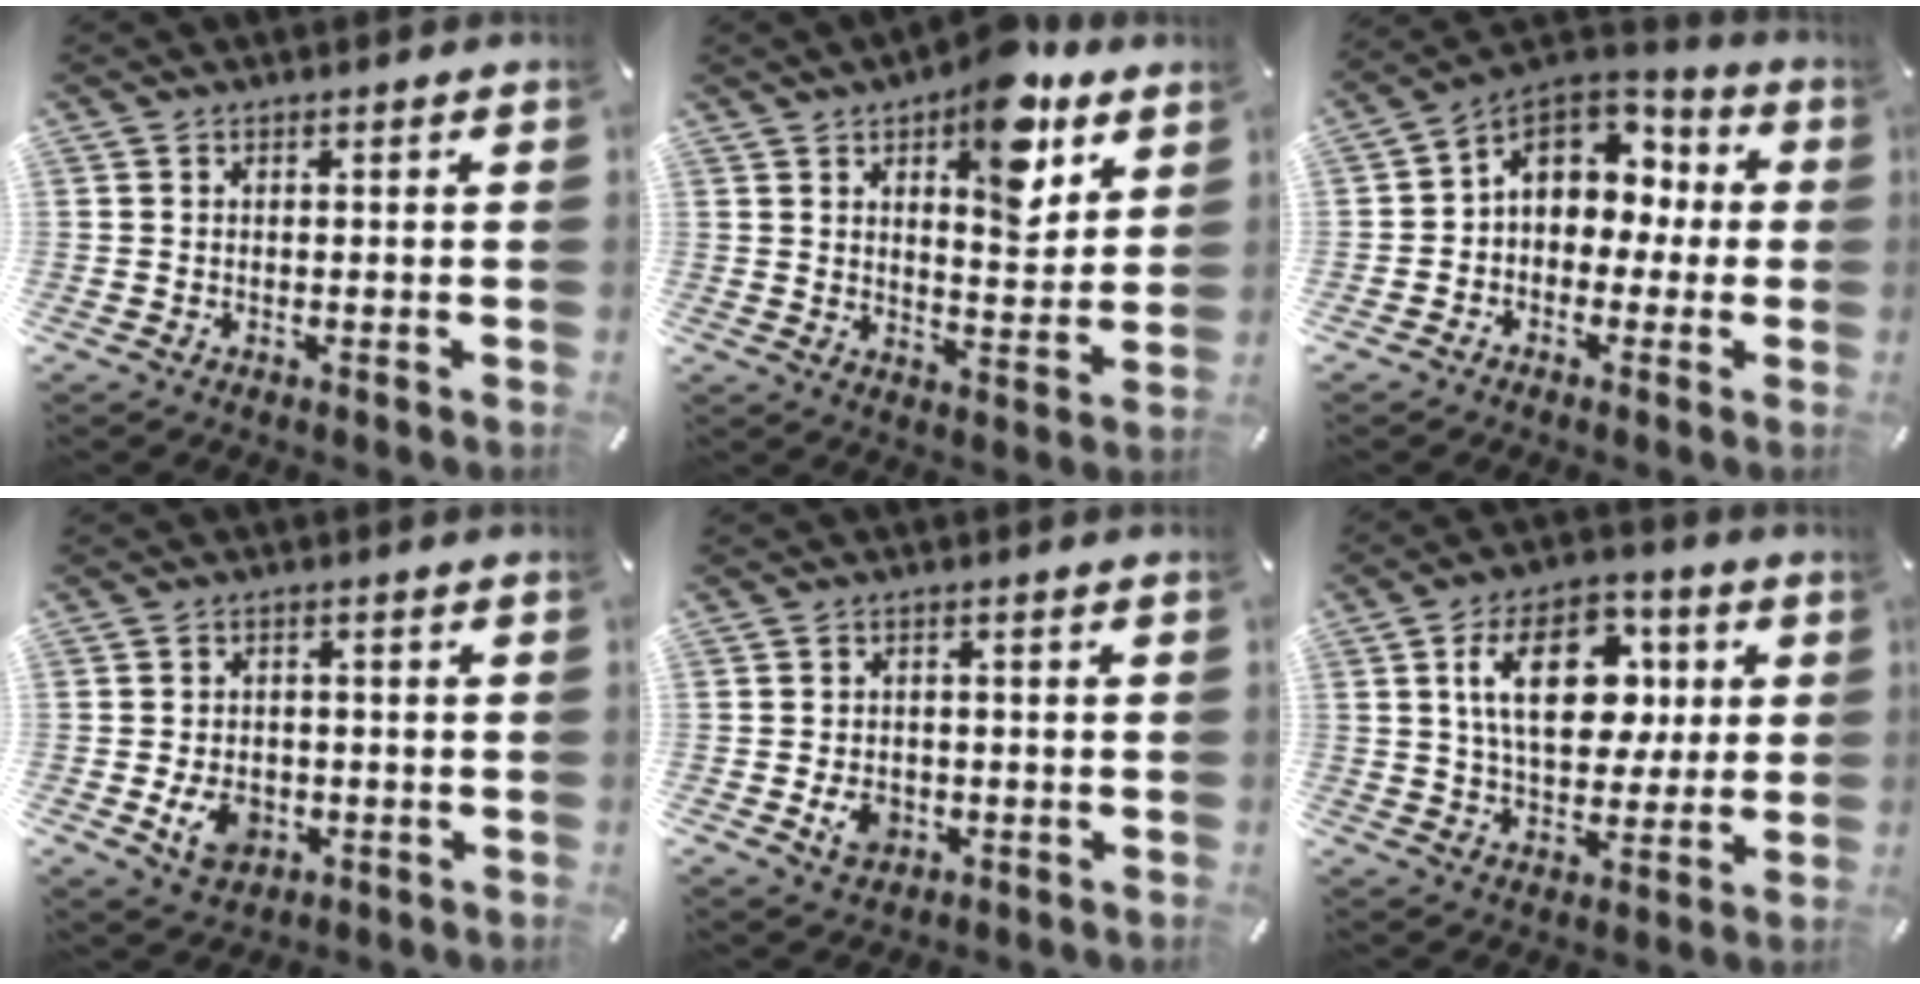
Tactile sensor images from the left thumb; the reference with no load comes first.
{"total": 13.8, "force": [7.9, 6.7, 9.1], "torque": [-0.114, -0.041, 0.131]}
{"total": 10.4, "force": [2.0, 8.6, 5.4], "torque": [-0.094, -0.003, 0.039]}
{"total": 6.9, "force": [-1.9, 5.4, 3.9], "torque": [-0.073, 0.000, -0.035]}
{"total": 4.9, "force": [-1.3, 4.0, 2.6], "torque": [-0.047, 0.000, -0.025]}
{"total": 17.6, "force": [4.3, 11.5, 12.6], "torque": [-0.209, 0.008, 0.073]}